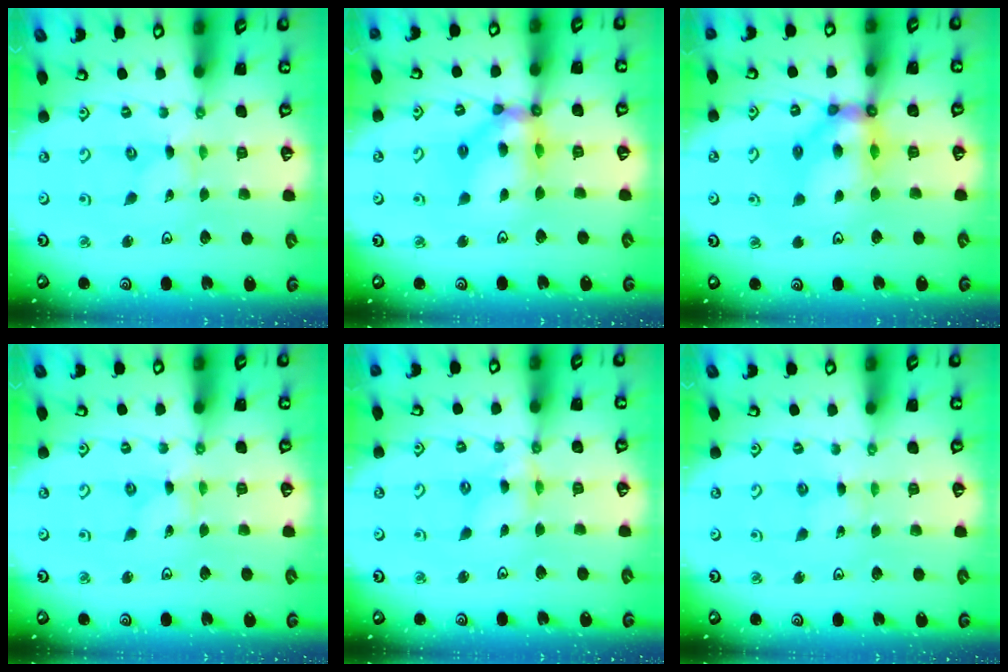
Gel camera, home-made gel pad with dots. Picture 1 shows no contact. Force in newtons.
{"total": 13.2, "press": 13.1, "slide": 1.8}
{"total": 11.3, "press": 11.2, "slide": 1.5}
{"total": 0.8, "press": 0.8, "slide": 0.1}
{"total": 6.7, "press": 6.6, "slide": 0.5}
{"total": 2.4, "press": 2.3, "slide": 0.3}